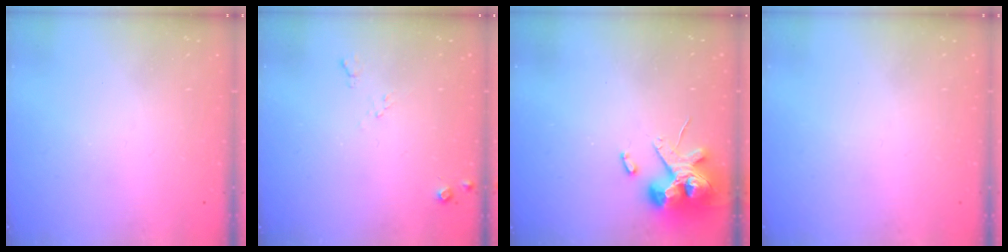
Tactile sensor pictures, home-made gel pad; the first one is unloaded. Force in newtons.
{"total": 5.4, "press": 5.3, "slide": 0.8}
{"total": 13.9, "press": 13.7, "slide": 2.1}
{"total": 0.0}